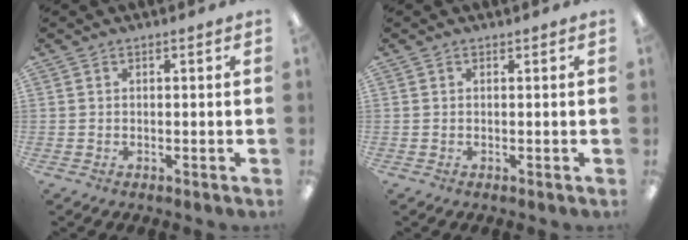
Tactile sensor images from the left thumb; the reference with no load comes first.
{"total": 0.0}